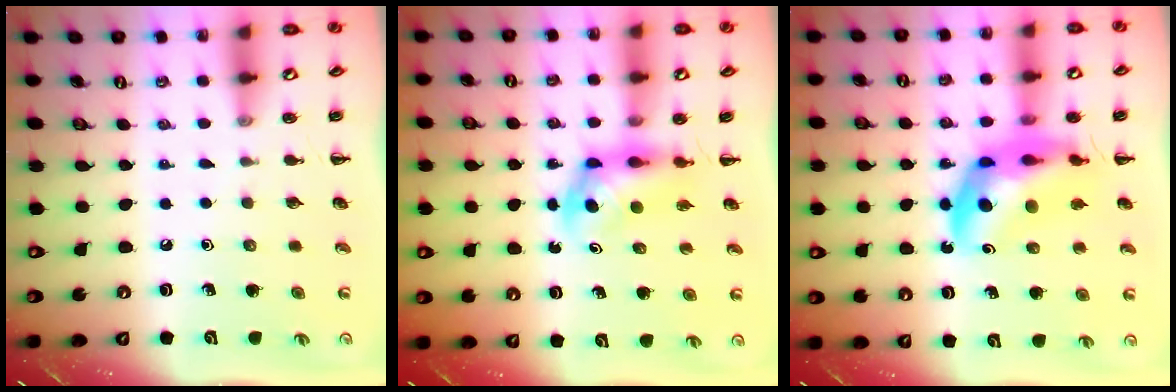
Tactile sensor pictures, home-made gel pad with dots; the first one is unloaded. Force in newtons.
{"total": 5.5, "press": 5.4, "slide": 0.9}
{"total": 15.1, "press": 14.4, "slide": 4.3}